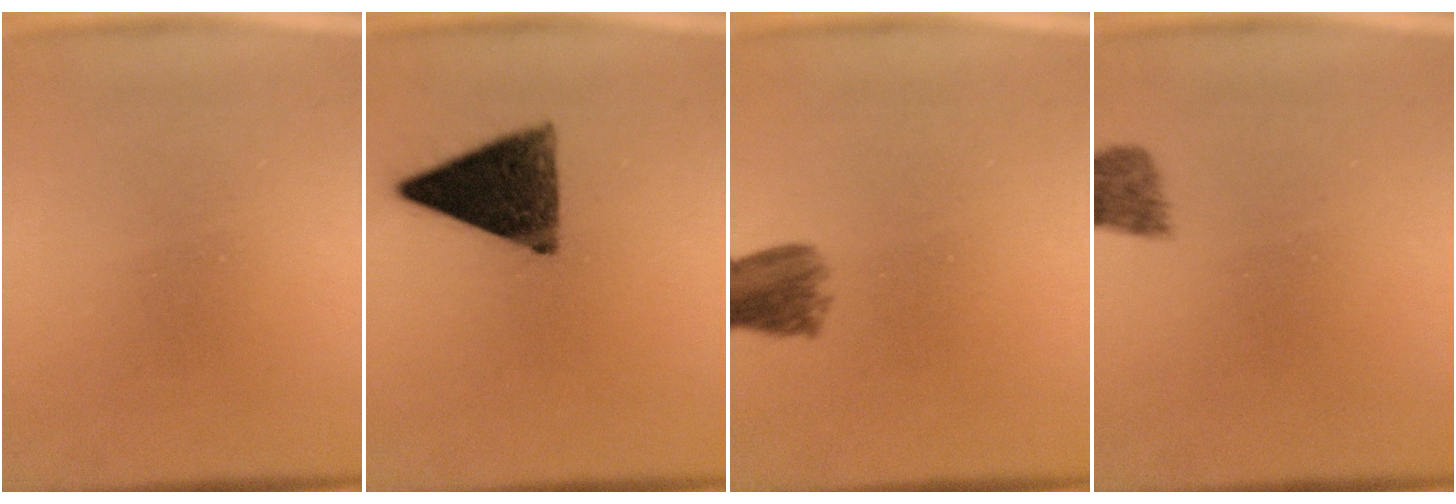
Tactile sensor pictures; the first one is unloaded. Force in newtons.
{"total": 11.2}
{"total": 4.2}
{"total": 1.9}